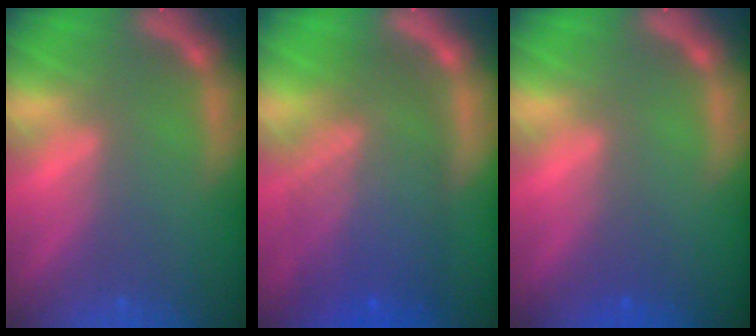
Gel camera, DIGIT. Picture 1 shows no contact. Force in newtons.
{"total": 9.5}
{"total": 0.9}